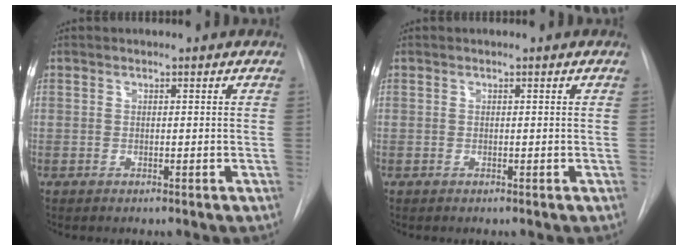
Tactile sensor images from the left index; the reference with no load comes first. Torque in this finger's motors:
{"motor_torque": [-0.06, 0.07, -0.03, 0.00]}